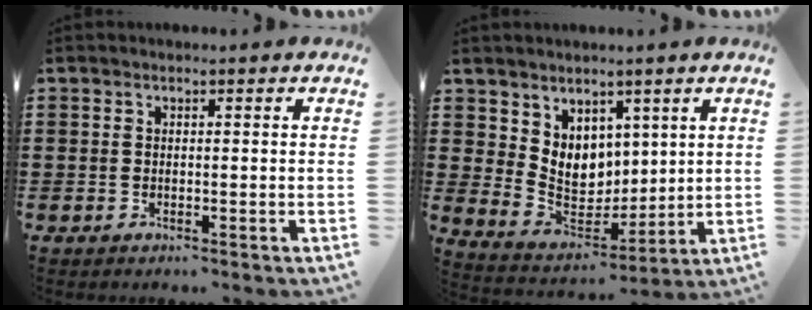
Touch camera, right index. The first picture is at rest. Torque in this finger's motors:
{"motor_torque": [0.77, -0.04, 0.80, 0.11]}